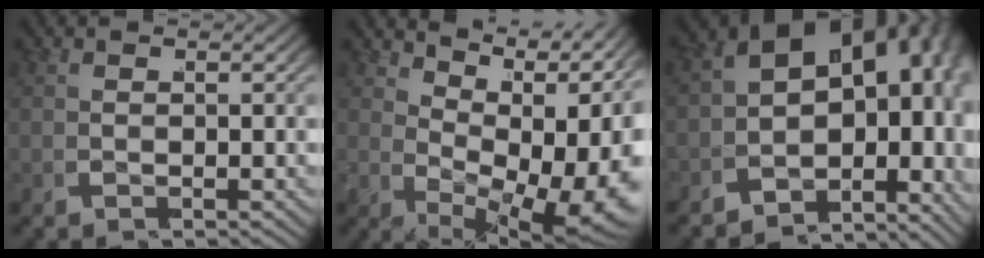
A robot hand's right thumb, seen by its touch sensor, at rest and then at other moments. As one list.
[{"total": 11.4, "force": [1.8, 6.4, 9.2], "torque": [-0.147, -0.016, 0.037]}, {"total": 16.2, "force": [-0.1, 11.4, 11.5], "torque": [-0.168, -0.015, -0.026]}]